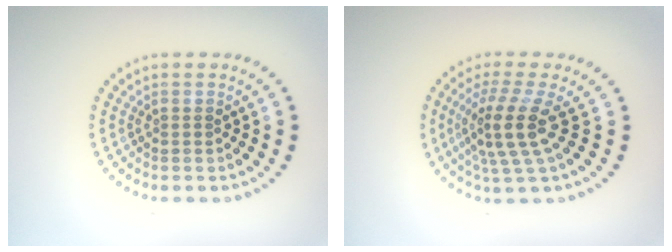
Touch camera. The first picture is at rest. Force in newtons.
{"total": 4.2, "press": 3.2, "slide": 2.8}